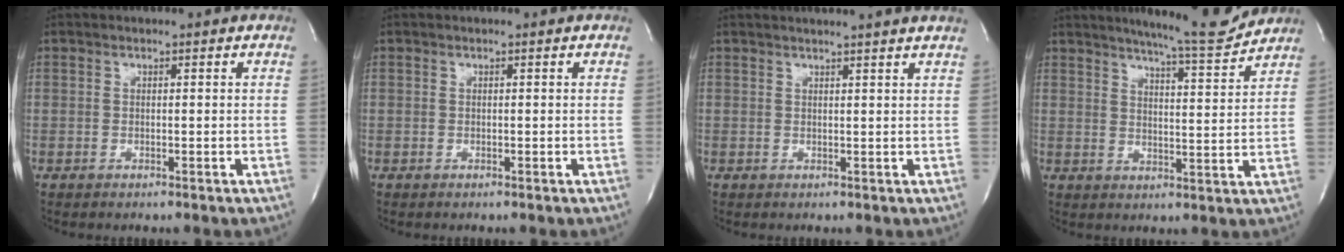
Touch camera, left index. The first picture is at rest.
{"total": 0.0}
{"total": 6.6, "force": [6.1, -0.9, 2.4], "torque": [-0.023, 0.012, 0.058]}
{"total": 9.7, "force": [9.1, -0.2, 3.3], "torque": [-0.052, -0.021, 0.124]}